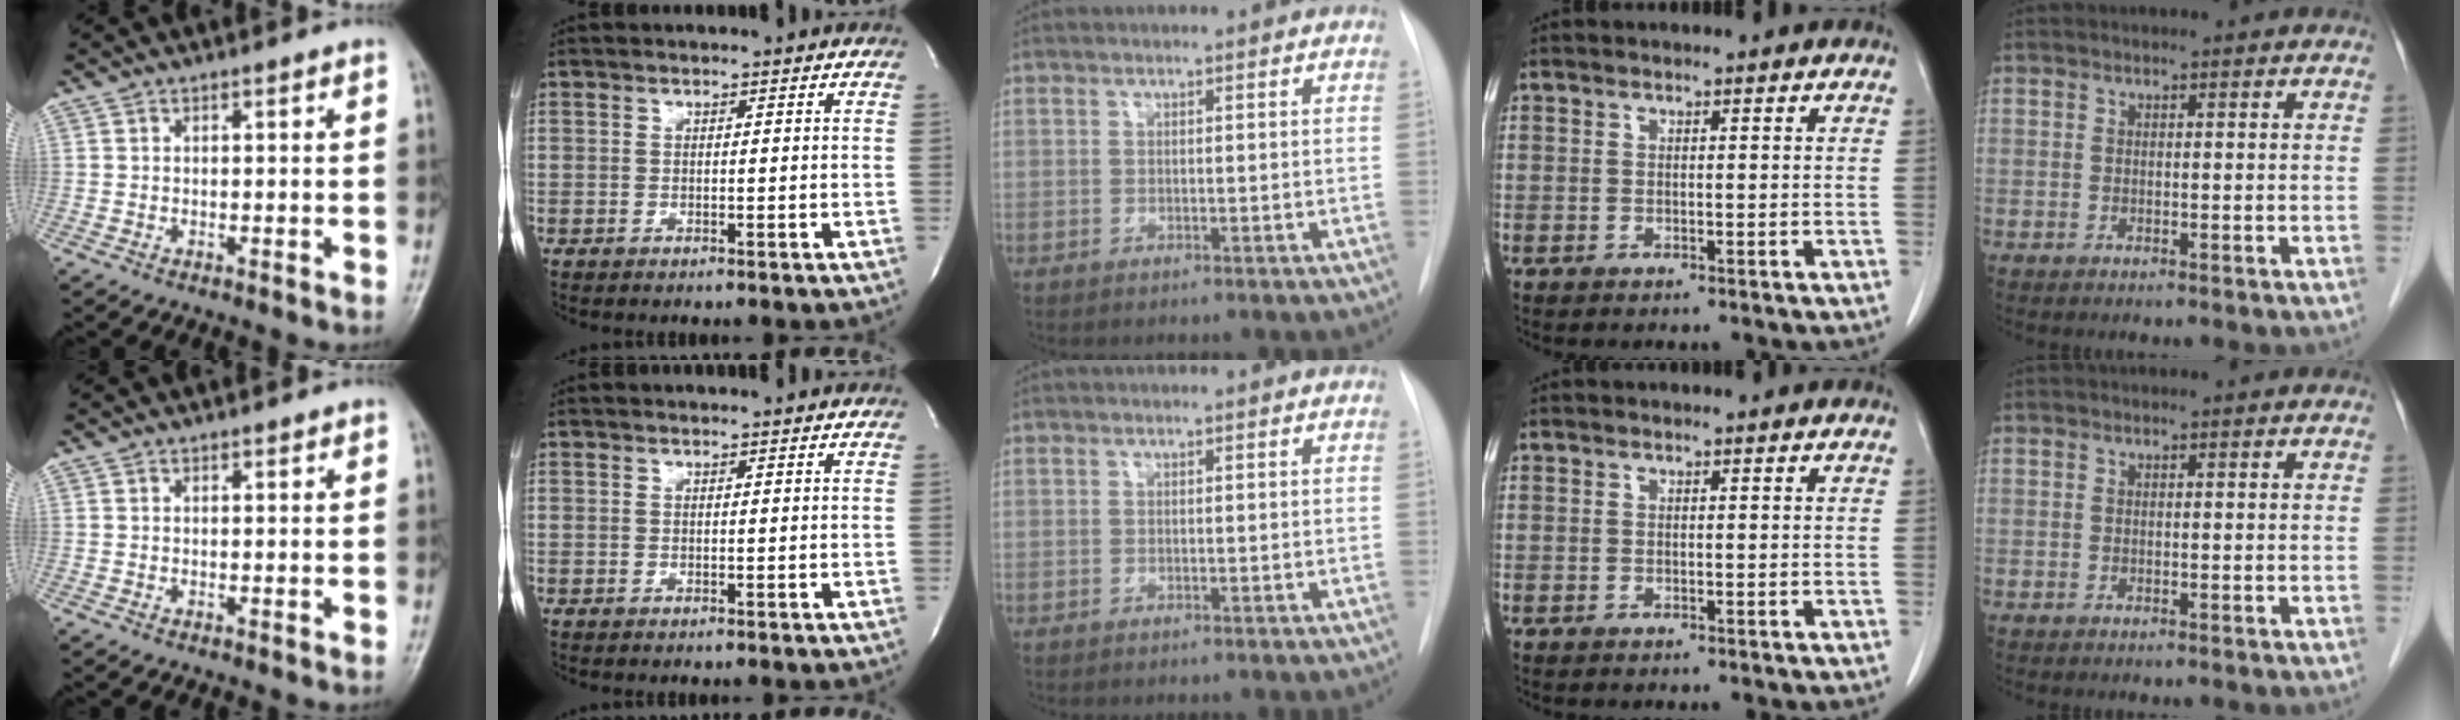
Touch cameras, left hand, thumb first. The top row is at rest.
{"thumb": {"total": 0.5, "force": [0.5, 0.3, -0.1], "torque": [0.004, -0.004, 0.005]}, "index": {"total": 1.9, "force": [1.9, 0.0, 0.4], "torque": [-0.012, 0.006, 0.020]}}